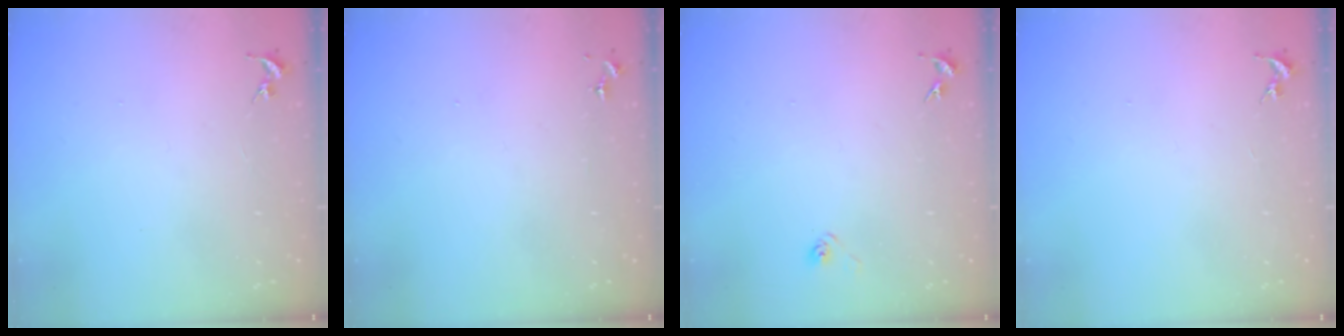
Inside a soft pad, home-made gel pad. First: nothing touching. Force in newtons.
{"total": 0.0}
{"total": 3.3, "press": 3.0, "slide": 1.2}
{"total": 0.0}